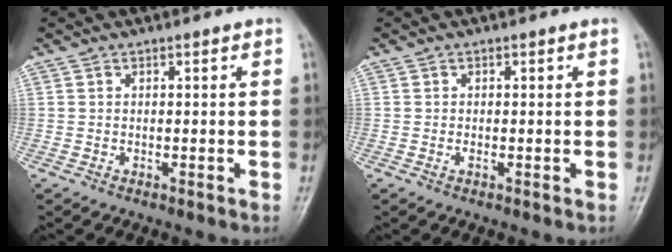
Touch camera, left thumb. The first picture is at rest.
{"total": 0.8, "force": [-0.2, 0.5, 0.6], "torque": [-0.011, 0.001, -0.006]}